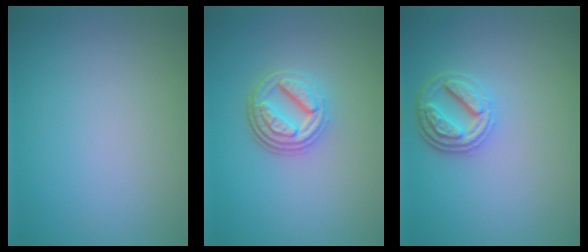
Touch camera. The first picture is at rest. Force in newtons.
{"total": 4.6, "press": 3.4, "slide": 3.0}
{"total": 3.7, "press": 3.0, "slide": 2.1}